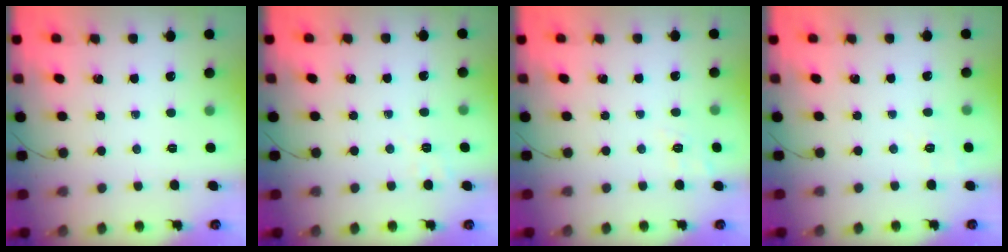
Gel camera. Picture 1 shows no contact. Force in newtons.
{"total": 2.9, "press": 2.3, "slide": 1.9}
{"total": 6.9, "press": 6.5, "slide": 2.1}
{"total": 3.9, "press": 3.4, "slide": 1.9}